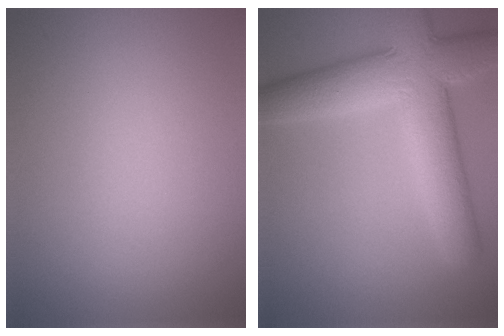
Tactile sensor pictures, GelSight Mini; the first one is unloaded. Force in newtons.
{"total": 8.7, "press": 8.7, "slide": 0.6}